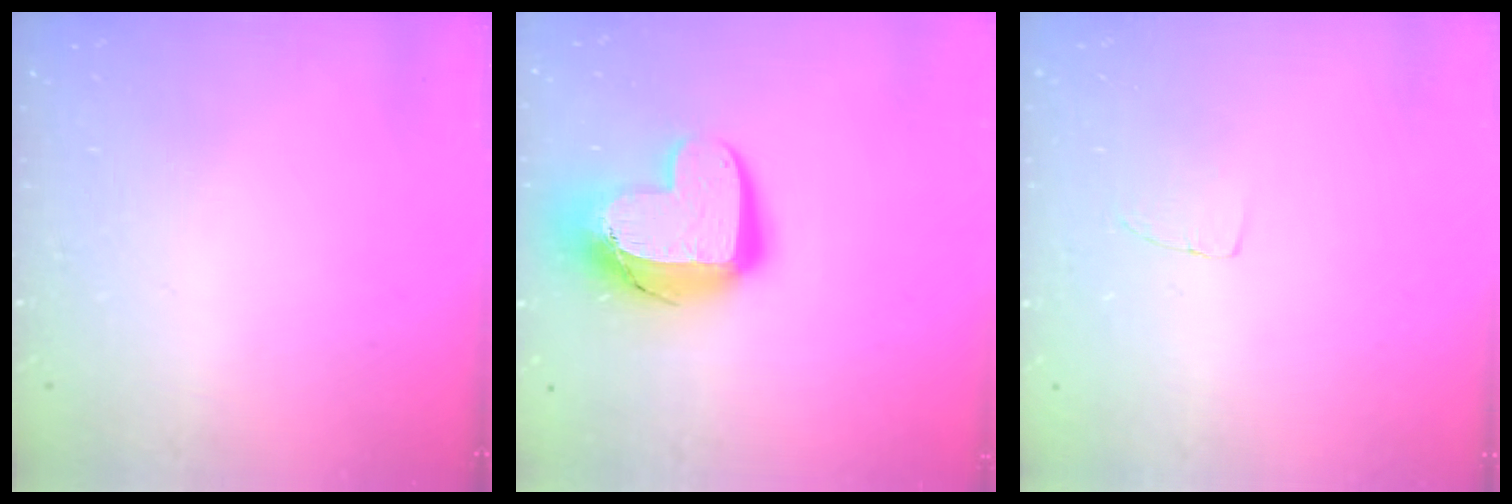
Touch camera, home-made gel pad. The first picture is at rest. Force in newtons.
{"total": 14.6, "press": 14.6, "slide": 1.4}
{"total": 3.2, "press": 3.2, "slide": 0.2}